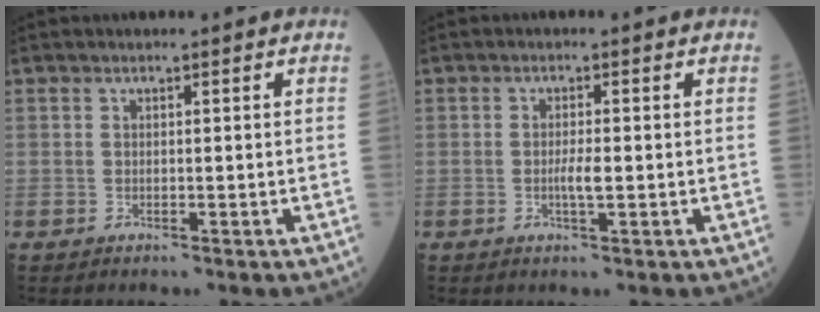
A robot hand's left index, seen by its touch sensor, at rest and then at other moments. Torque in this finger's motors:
{"motor_torque": [0.37, 0.23, 0.06, 0.02]}